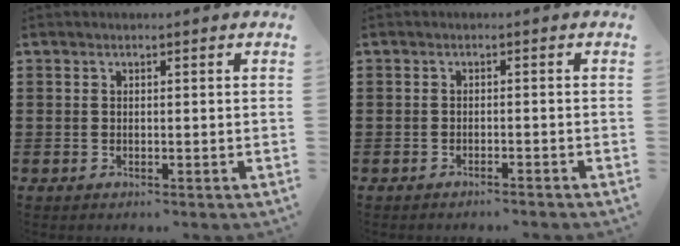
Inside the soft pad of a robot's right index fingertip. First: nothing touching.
{"total": 1.0, "force": [-0.9, -0.2, 0.2], "torque": [-0.005, 0.001, -0.018]}